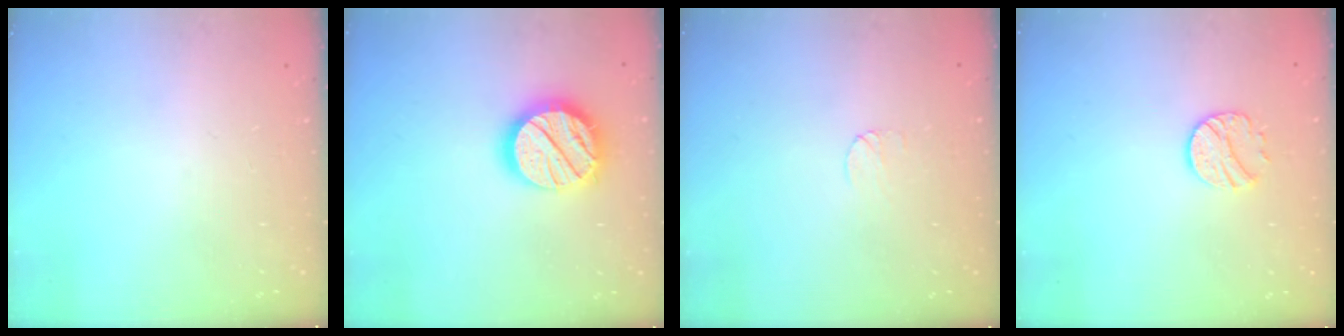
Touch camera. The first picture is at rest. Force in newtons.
{"total": 19.9, "press": 19.8, "slide": 1.7}
{"total": 4.9, "press": 4.8, "slide": 0.4}
{"total": 9.4, "press": 9.4, "slide": 0.7}